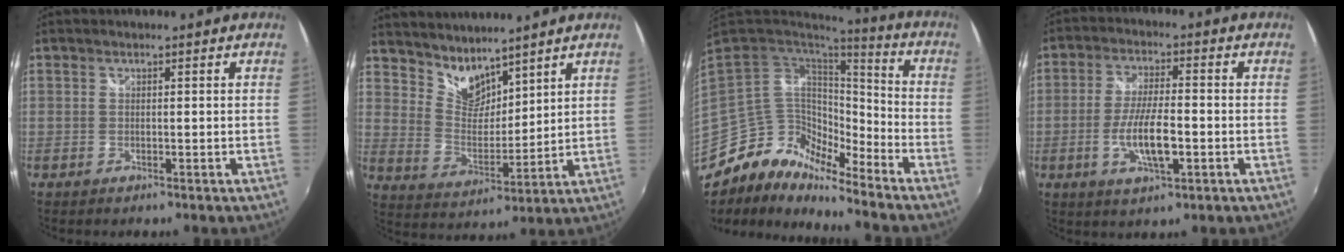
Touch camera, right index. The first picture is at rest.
{"total": 8.8, "force": [7.6, 3.5, 2.9], "torque": [-0.048, -0.002, 0.150]}
{"total": 11.6, "force": [-9.3, 4.4, 5.2], "torque": [-0.081, 0.007, -0.195]}
{"total": 9.0, "force": [-2.5, 2.5, 8.3], "torque": [-0.163, -0.007, -0.045]}